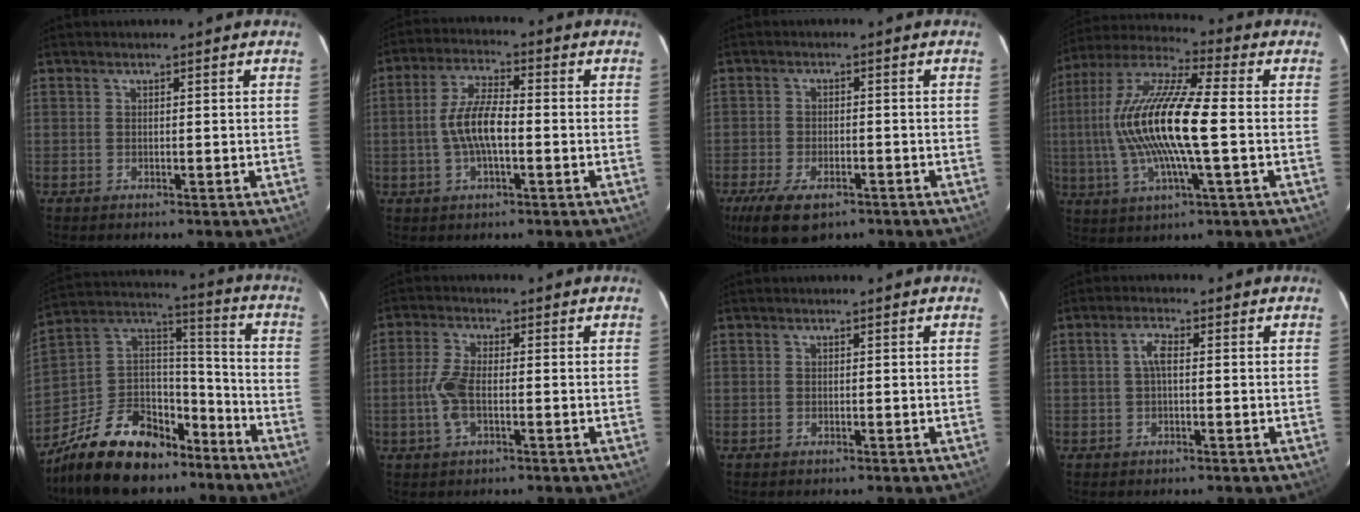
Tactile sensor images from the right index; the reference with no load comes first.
{"total": 8.0, "force": [-1.5, 2.5, 7.4], "torque": [-0.149, 0.009, -0.028]}
{"total": 10.3, "force": [-6.5, 4.8, 6.4], "torque": [-0.149, -0.028, -0.109]}
{"total": 19.1, "force": [-0.7, 3.4, 18.8], "torque": [-0.367, 0.005, -0.023]}
{"total": 23.4, "force": [-15.8, 12.7, 11.7], "torque": [-0.261, 0.038, -0.245]}
{"total": 5.8, "force": [-1.3, 2.2, 5.2], "torque": [-0.117, 0.002, -0.027]}
{"total": 0.0}
{"total": 2.4, "force": [0.0, 0.8, 2.2], "torque": [-0.048, 0.009, 0.000]}